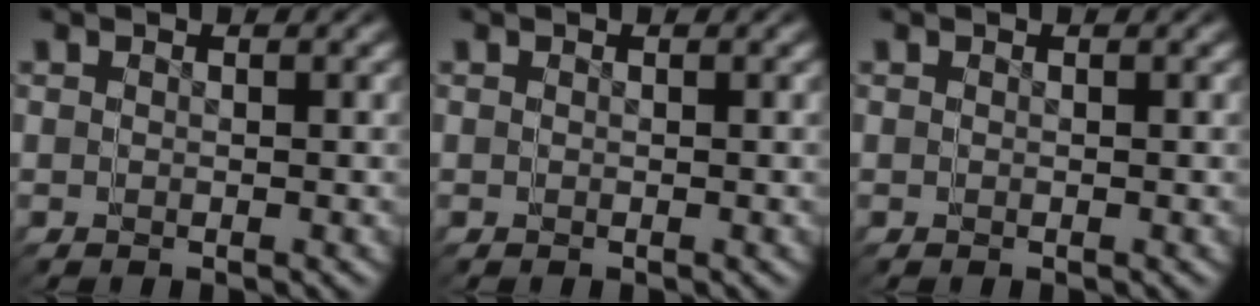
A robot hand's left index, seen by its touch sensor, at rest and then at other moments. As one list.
[{"total": 0.0}, {"total": 0.0}]